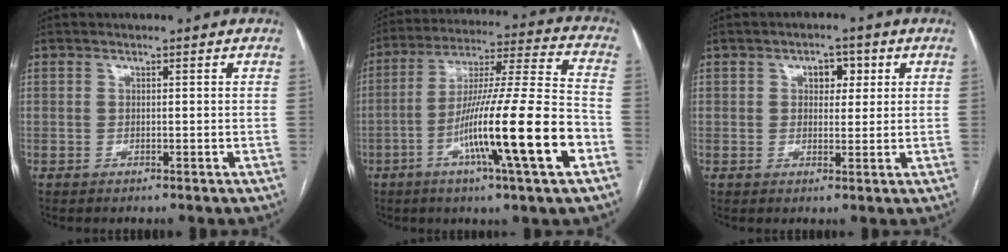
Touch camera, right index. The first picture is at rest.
{"total": 19.9, "force": [-7.1, -0.3, 18.6], "torque": [-0.313, -0.014, -0.124]}
{"total": 3.6, "force": [1.3, 2.2, 2.5], "torque": [-0.032, 0.011, 0.018]}